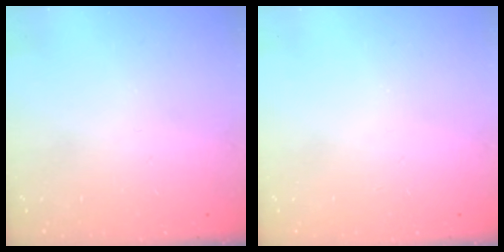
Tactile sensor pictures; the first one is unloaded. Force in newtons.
{"total": 0.0}